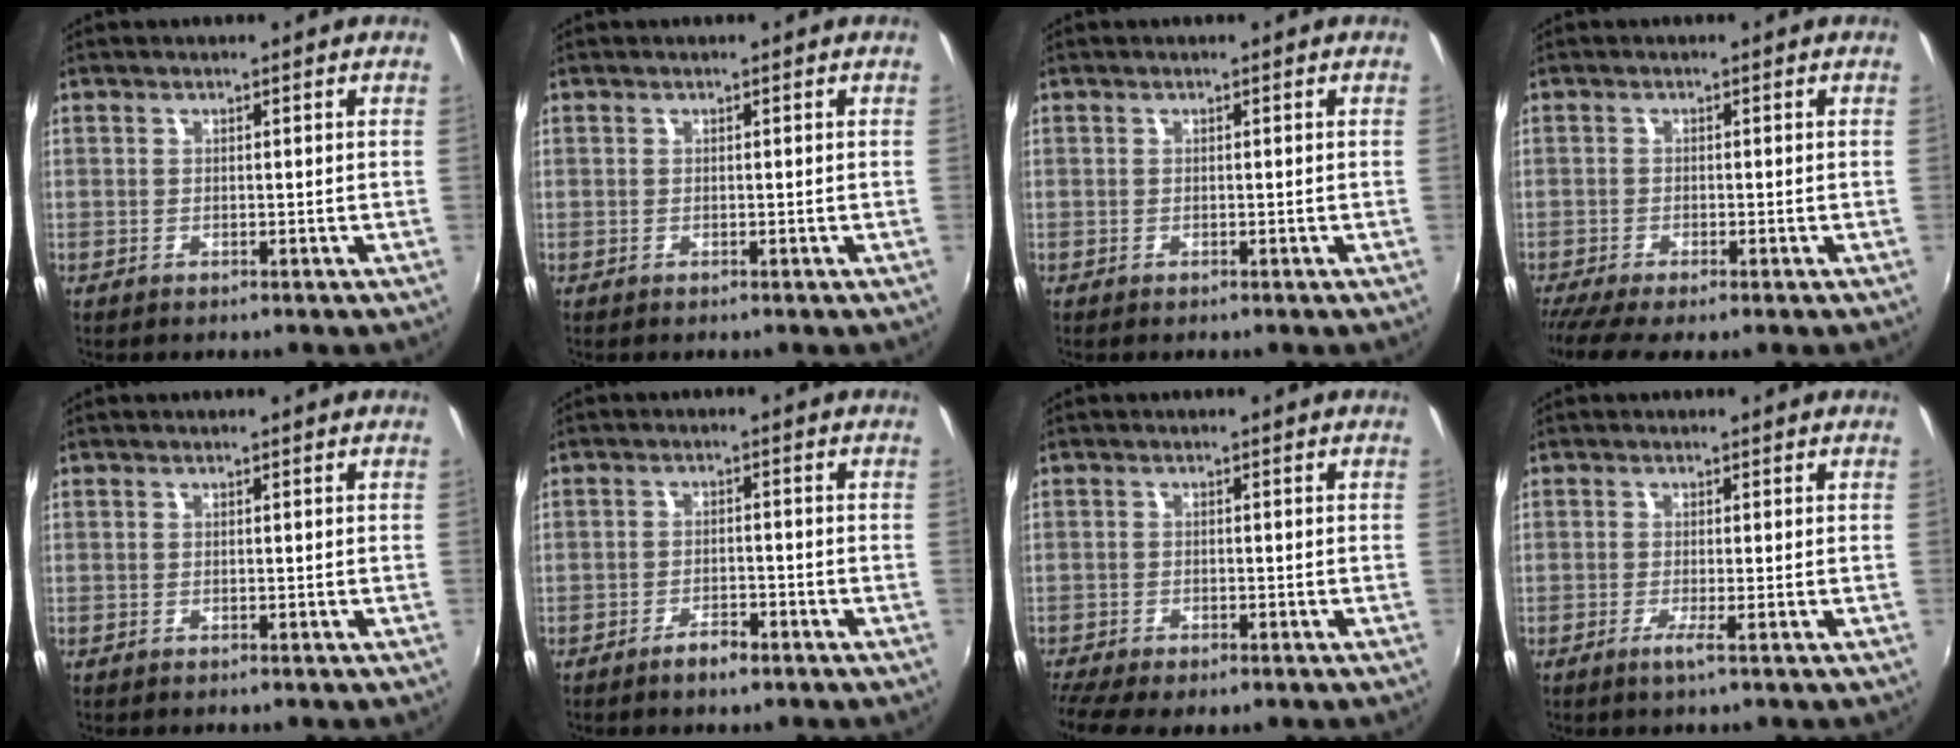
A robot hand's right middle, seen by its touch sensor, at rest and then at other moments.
{"total": 0.0}
{"total": 0.0}
{"total": 4.4, "force": [-3.5, 0.1, 2.7], "torque": [-0.063, -0.025, -0.063]}
{"total": 0.0}
{"total": 3.2, "force": [-2.4, 1.1, 1.8], "torque": [-0.042, 0.001, -0.040]}
{"total": 6.4, "force": [-5.0, 1.8, 3.7], "torque": [-0.094, -0.035, -0.086]}
{"total": 1.6, "force": [-0.7, -0.6, 1.4], "torque": [-0.031, -0.004, -0.017]}